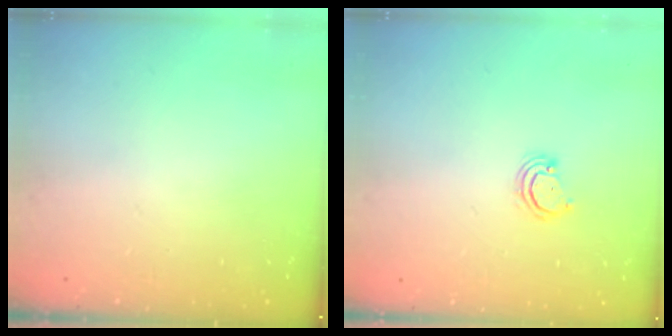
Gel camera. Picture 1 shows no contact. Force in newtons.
{"total": 2.8, "press": 2.8, "slide": 0.2}